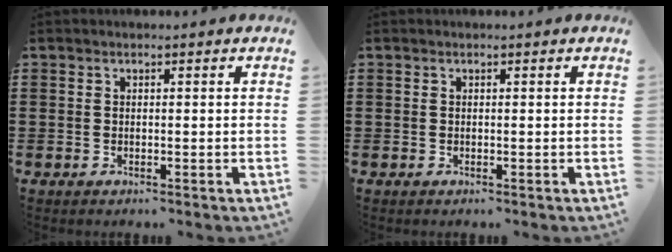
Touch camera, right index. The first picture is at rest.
{"total": 0.0}